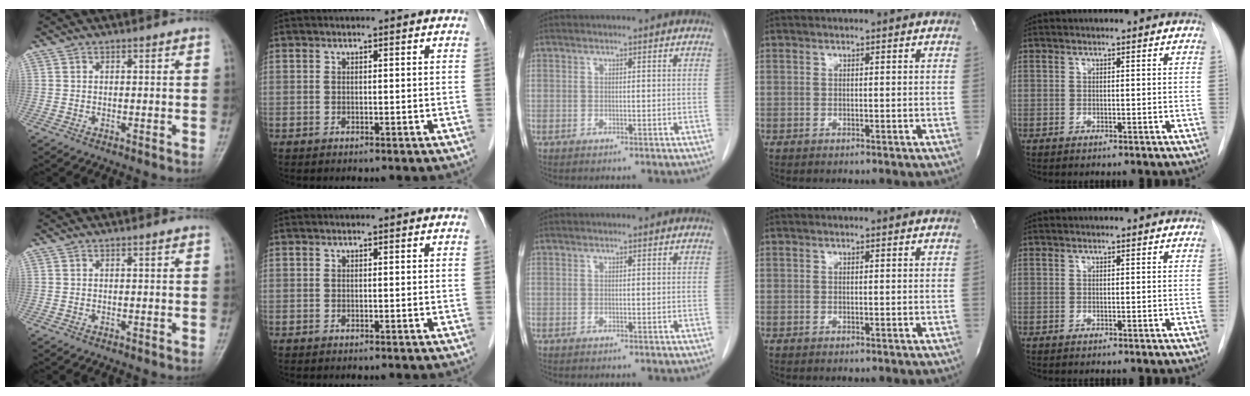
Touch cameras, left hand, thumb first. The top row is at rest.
{}